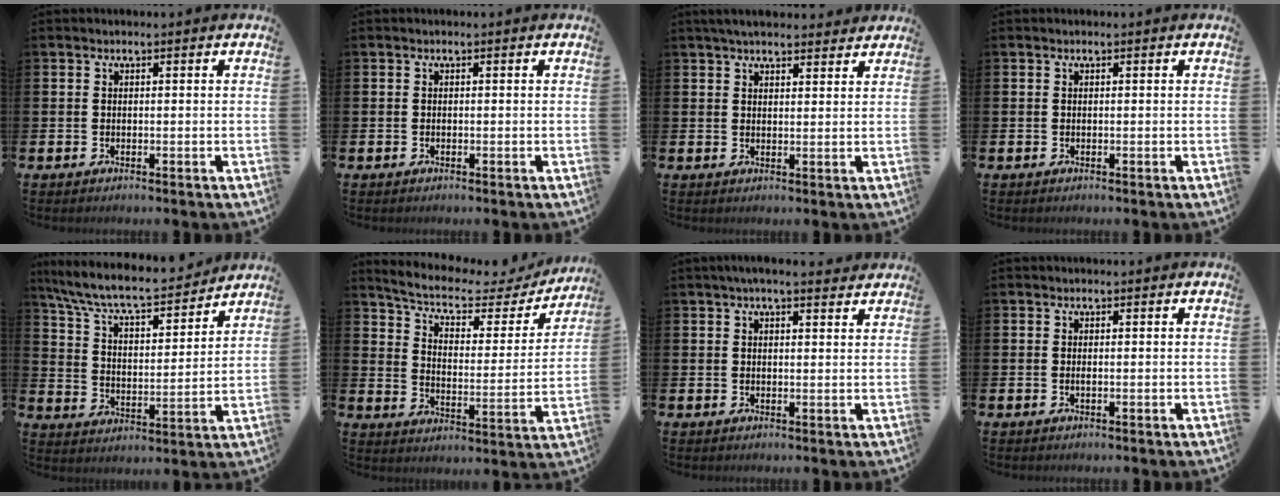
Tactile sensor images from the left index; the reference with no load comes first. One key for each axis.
{"total": 0.0}
{"total": 3.4, "fx": 3.2, "fy": 0.7, "fz": 1.0, "tx": -0.025, "ty": -0.008, "tz": 0.059}
{"total": 0.0}
{"total": 8.2, "fx": 7.6, "fy": 1.5, "fz": 2.8, "tx": -0.096, "ty": -0.055, "tz": 0.129}
{"total": 6.0, "fx": 5.1, "fy": 2.1, "fz": 2.5, "tx": -0.075, "ty": -0.040, "tz": 0.078}
{"total": 2.7, "fx": 2.3, "fy": 0.4, "fz": 1.2, "tx": -0.021, "ty": -0.008, "tz": 0.039}
{"total": 0.0}